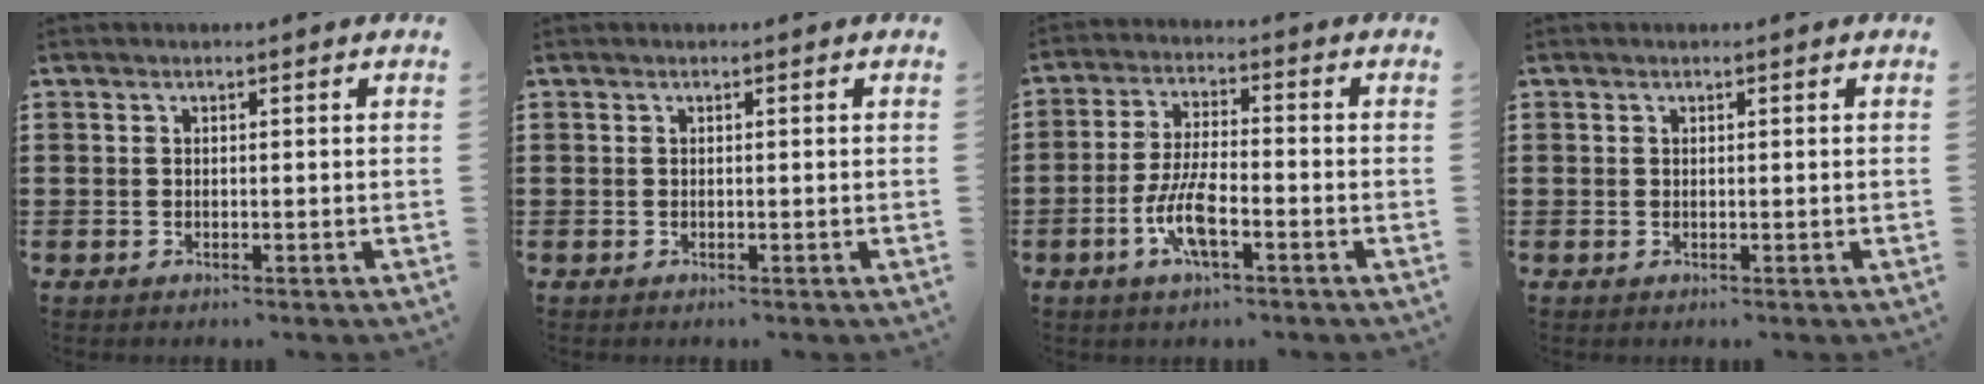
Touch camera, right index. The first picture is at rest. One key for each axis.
{"total": 0.0}
{"total": 7.3, "fx": -2.9, "fy": 2.2, "fz": 6.3, "tx": -0.143, "ty": -0.011, "tz": -0.058}
{"total": 0.0}